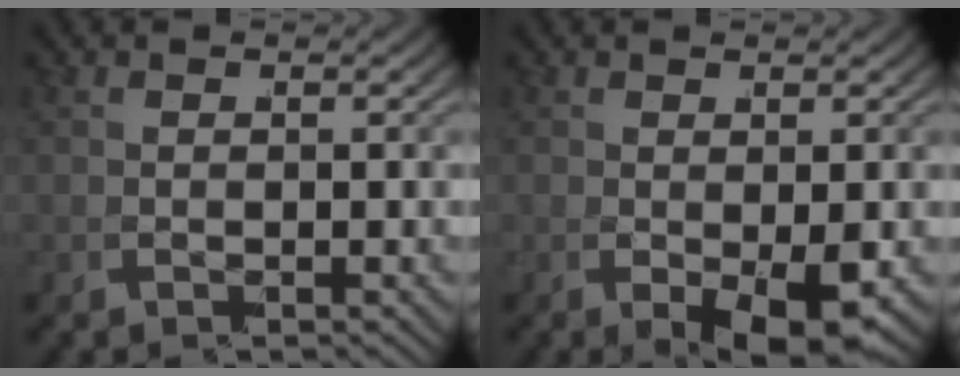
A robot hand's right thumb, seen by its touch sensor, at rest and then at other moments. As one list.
[{"total": 3.5, "force": [-1.1, 0.8, 3.2], "torque": [-0.060, -0.013, -0.009]}]